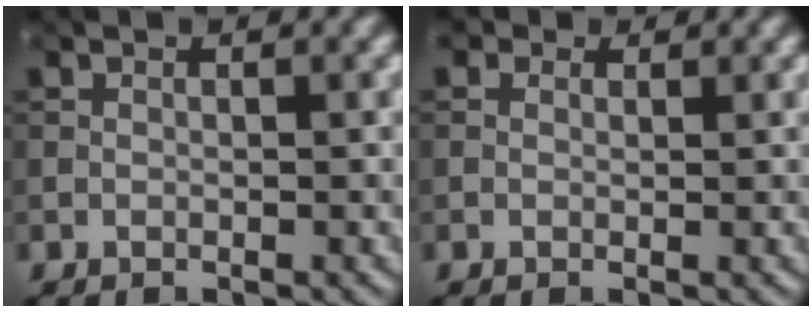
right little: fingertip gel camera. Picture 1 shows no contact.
{"total": 1.0, "force": [0.6, 0.6, 0.4], "torque": [-0.007, -0.003, 0.001]}